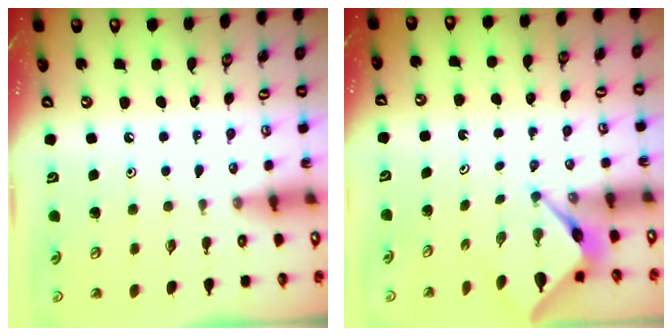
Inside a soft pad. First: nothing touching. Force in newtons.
{"total": 4.0, "press": 4.0, "slide": 0.2}